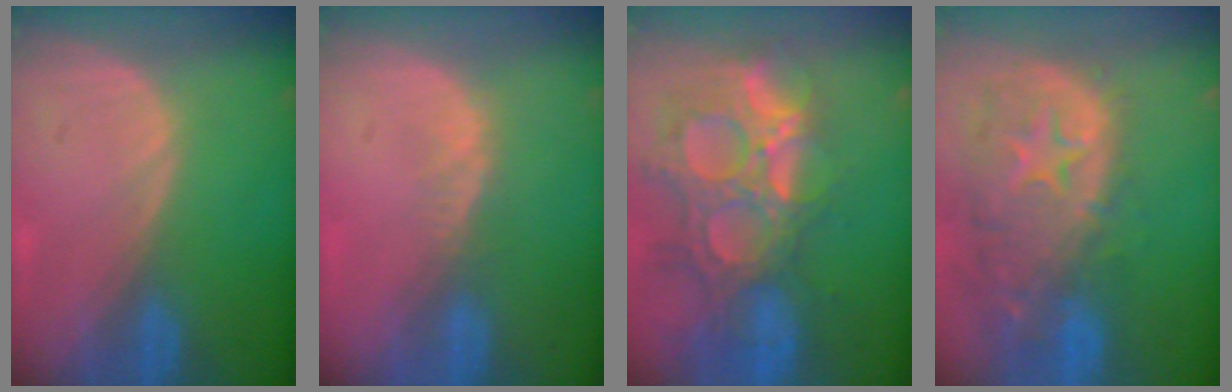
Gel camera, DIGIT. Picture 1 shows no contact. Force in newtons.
{"total": 2.1, "press": 1.5, "slide": 1.4}
{"total": 14.3, "press": 11.9, "slide": 7.8}
{"total": 13.8, "press": 11.1, "slide": 8.1}